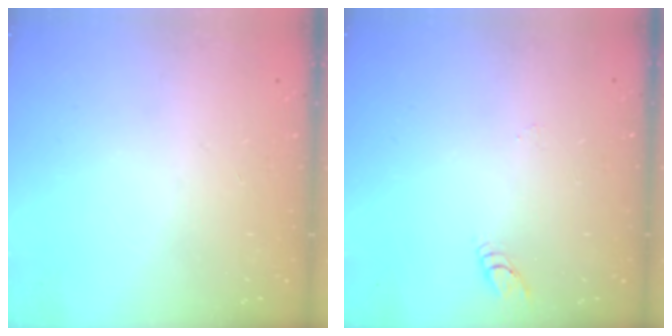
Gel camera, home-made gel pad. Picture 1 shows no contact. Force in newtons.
{"total": 2.8, "press": 2.8, "slide": 0.3}